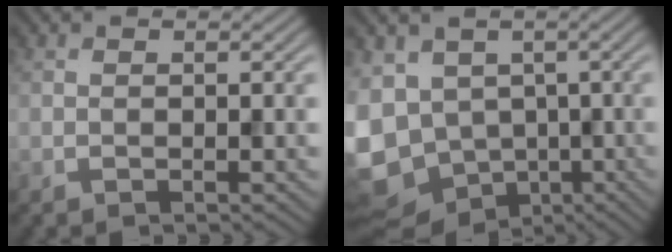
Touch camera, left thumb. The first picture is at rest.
{"total": 13.2, "force": [-2.4, 10.6, 7.5], "torque": [-0.204, -0.032, -0.034]}